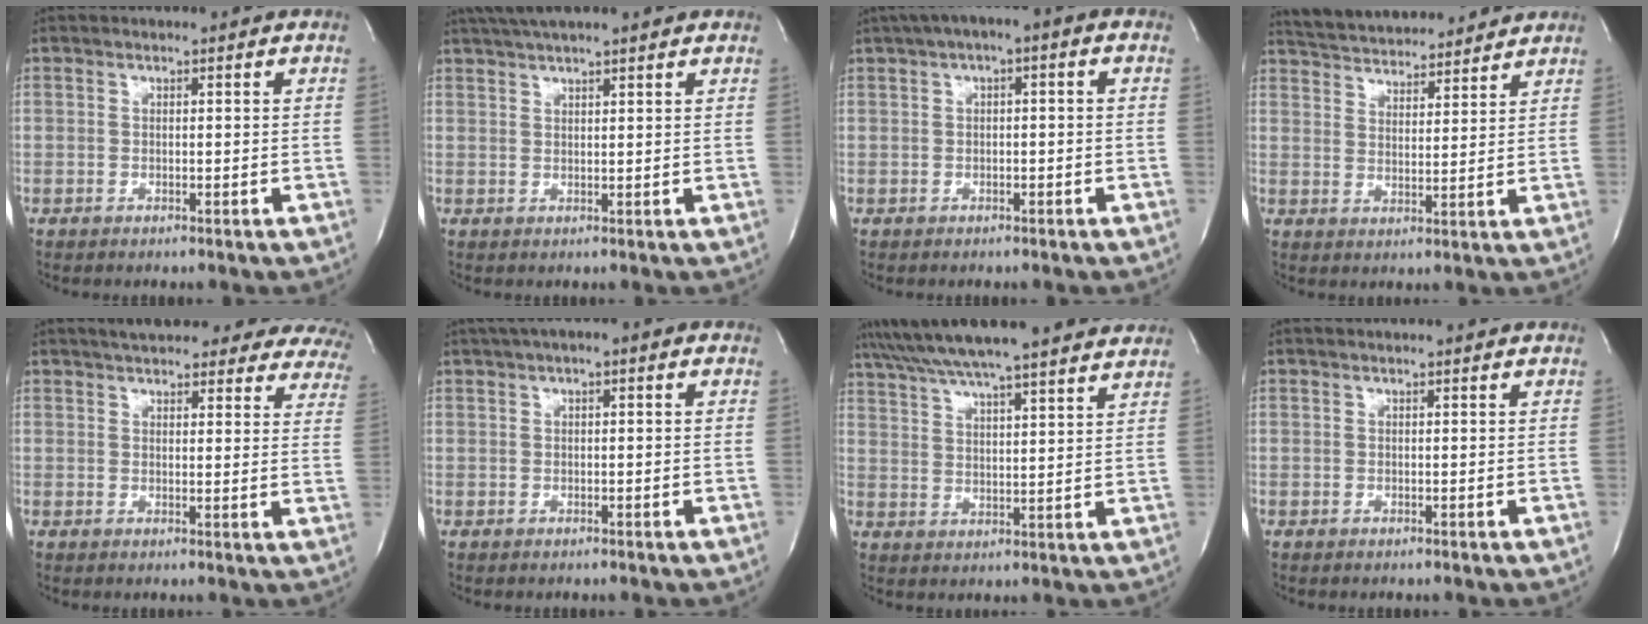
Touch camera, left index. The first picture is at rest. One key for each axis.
{"total": 8.5, "fx": 7.1, "fy": 0.3, "fz": 4.5, "tx": -0.079, "ty": 0.042, "tz": 0.103}
{"total": 5.2, "fx": 1.9, "fy": 1.4, "fz": 4.6, "tx": -0.081, "ty": 0.029, "tz": 0.023}
{"total": 14.5, "fx": 13.7, "fy": 2.6, "fz": 4.1, "tx": -0.070, "ty": 0.022, "tz": 0.208}
{"total": 25.6, "fx": 22.5, "fy": 6.5, "fz": 10.2, "tx": -0.144, "ty": -0.033, "tz": 0.250}
{"total": 5.3, "fx": 3.0, "fy": 1.4, "fz": 4.2, "tx": -0.072, "ty": 0.031, "tz": 0.043}
{"total": 23.5, "fx": 20.8, "fy": 1.5, "fz": 10.9, "tx": -0.185, "ty": 0.018, "tz": 0.289}
{"total": 2.8, "fx": 2.7, "fy": 0.2, "fz": 0.9, "tx": -0.014, "ty": 0.017, "tz": 0.029}